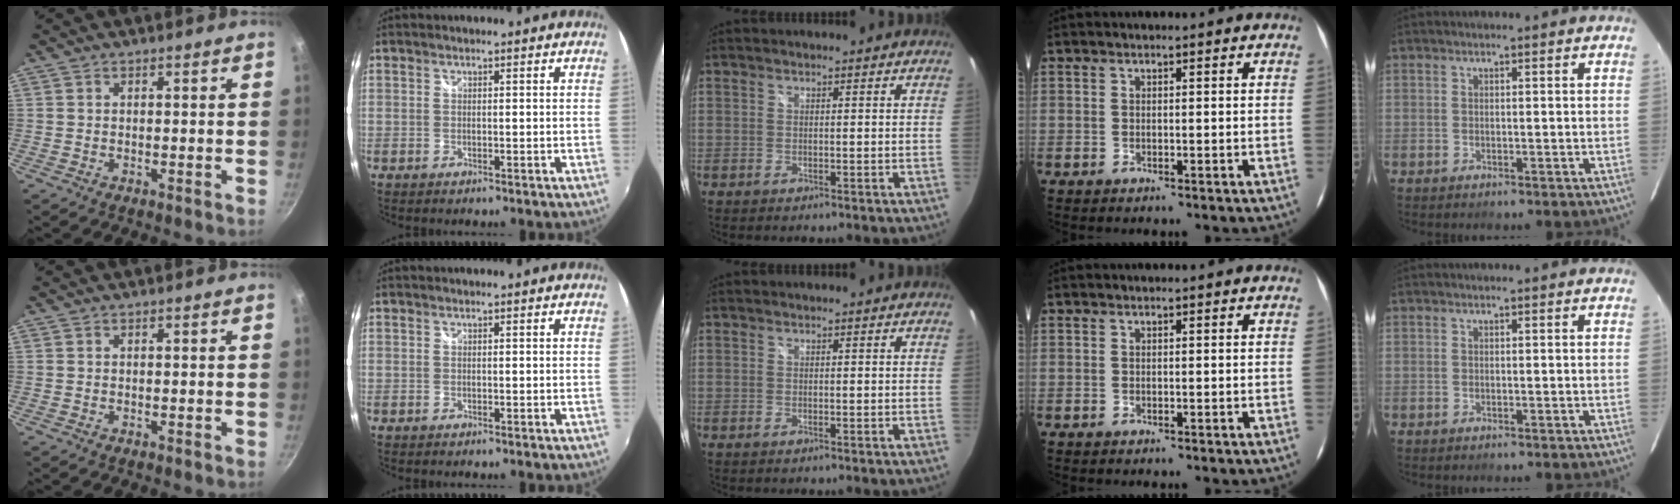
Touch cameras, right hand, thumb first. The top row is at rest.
{}